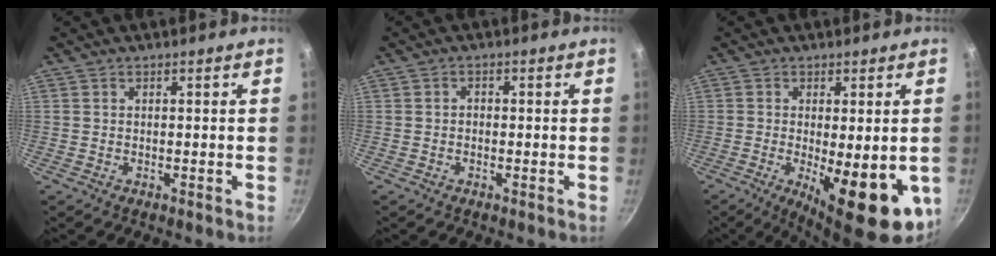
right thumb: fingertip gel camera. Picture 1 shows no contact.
{"total": 1.1, "force": [-0.3, 0.9, 0.7], "torque": [-0.012, 0.007, -0.005]}
{"total": 14.8, "force": [-3.4, 5.1, 13.4], "torque": [-0.170, -0.015, -0.035]}